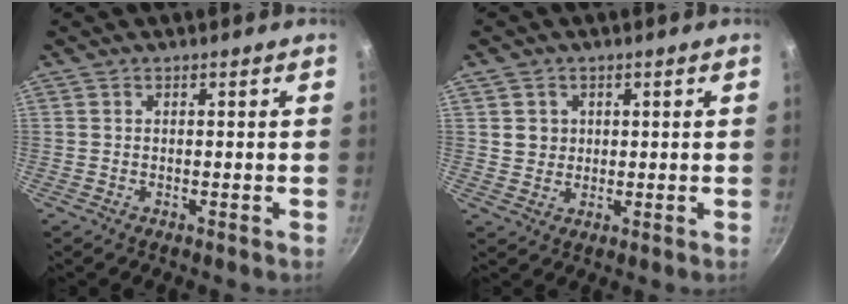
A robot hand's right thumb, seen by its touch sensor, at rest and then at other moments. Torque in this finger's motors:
{"motor_torque": [-0.77, 1.02, 0.29, -0.21, 0.05]}